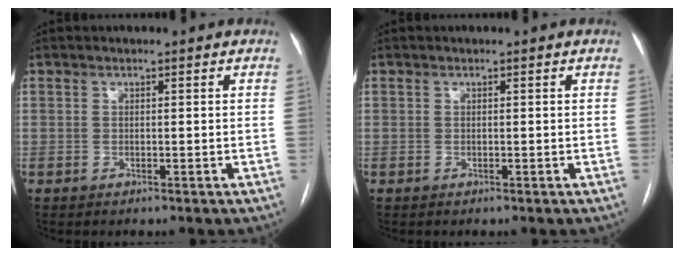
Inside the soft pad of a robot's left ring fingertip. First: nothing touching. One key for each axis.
{"total": 0.0}